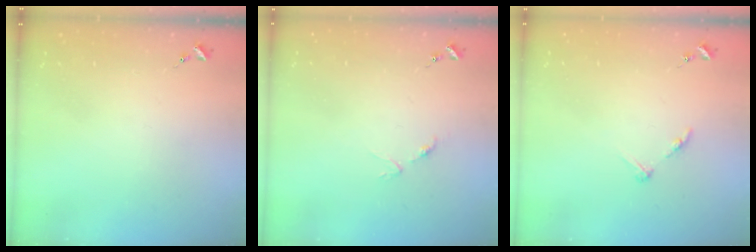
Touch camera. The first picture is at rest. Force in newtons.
{"total": 3.7, "press": 3.7, "slide": 0.3}
{"total": 5.2, "press": 5.2, "slide": 0.6}